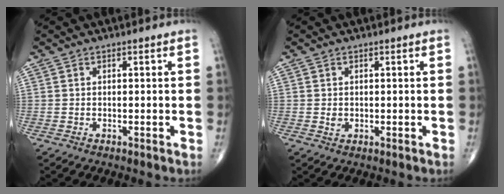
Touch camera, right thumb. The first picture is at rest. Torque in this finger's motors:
{"motor_torque": [0.83, 0.71, 0.02, -0.25, -0.08]}